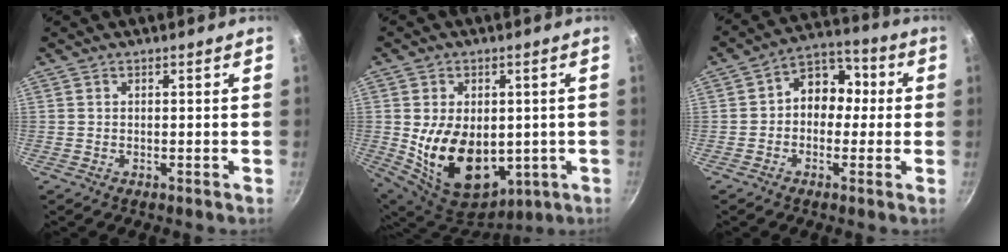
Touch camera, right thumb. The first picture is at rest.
{"total": 17.7, "force": [-1.0, 12.3, 12.8], "torque": [-0.198, -0.020, 0.014]}
{"total": 9.5, "force": [0.1, 7.6, 5.6], "torque": [-0.028, 0.030, -0.020]}